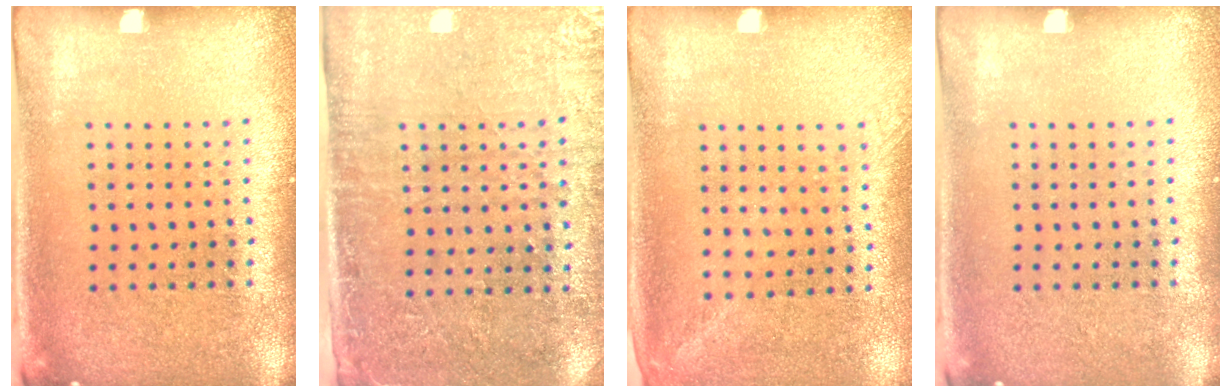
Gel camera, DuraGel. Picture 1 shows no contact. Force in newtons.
{"total": 3.0, "press": 2.6, "slide": 1.4}
{"total": 1.3, "press": 1.0, "slide": 0.9}
{"total": 0.0}